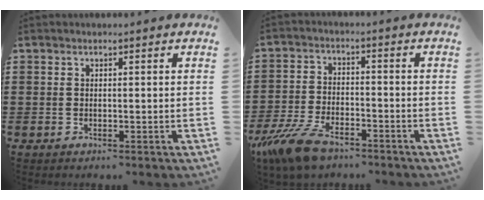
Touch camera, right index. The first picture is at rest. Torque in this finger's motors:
{"motor_torque": [1.32, -0.82, -0.05, -0.09]}